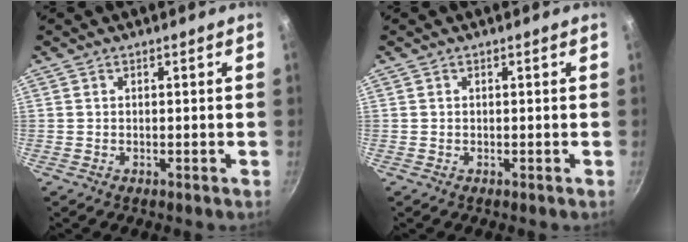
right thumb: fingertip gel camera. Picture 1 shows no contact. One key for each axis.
{"total": 0.0}